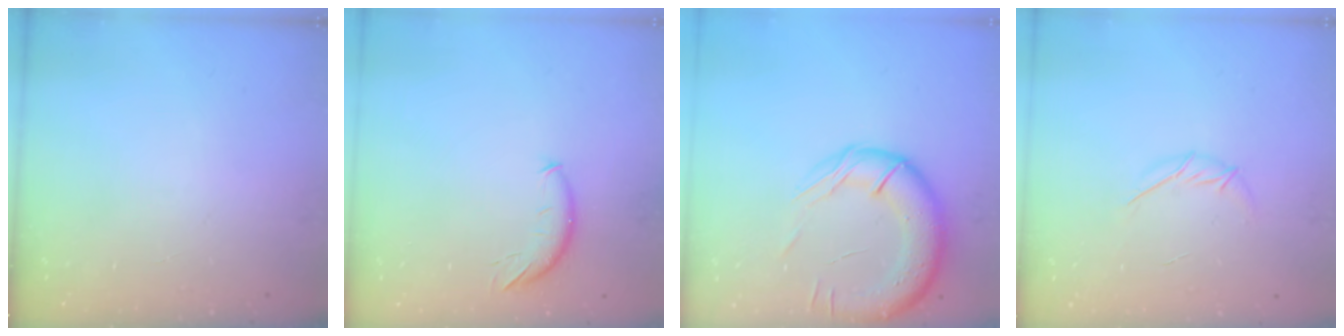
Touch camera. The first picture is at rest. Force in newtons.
{"total": 7.5, "press": 7.5, "slide": 0.6}
{"total": 17.3, "press": 16.9, "slide": 3.5}
{"total": 5.7, "press": 5.7, "slide": 0.9}